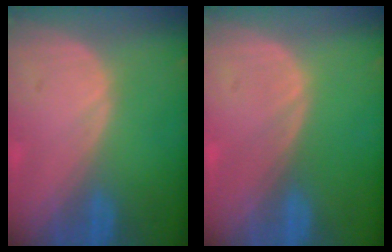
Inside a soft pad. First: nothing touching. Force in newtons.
{"total": 0.0}